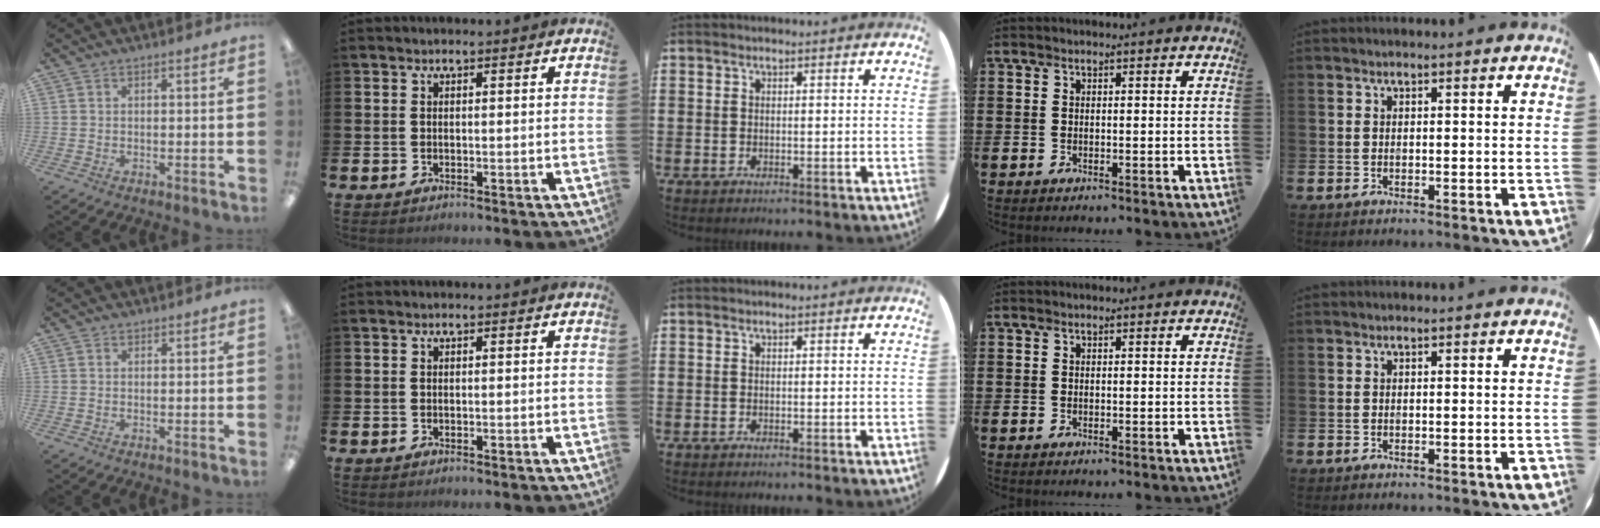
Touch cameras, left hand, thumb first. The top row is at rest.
{}